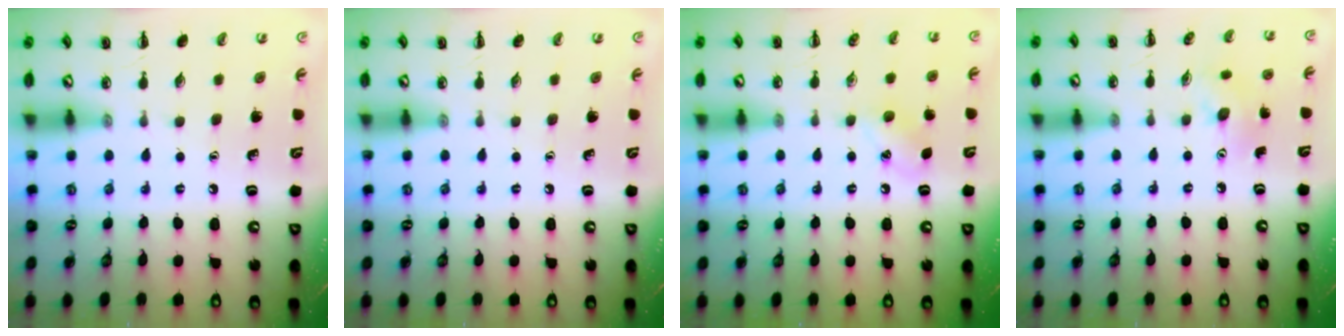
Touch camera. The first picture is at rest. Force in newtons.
{"total": 0.0}
{"total": 4.8, "press": 4.5, "slide": 1.7}
{"total": 3.9, "press": 3.8, "slide": 0.7}